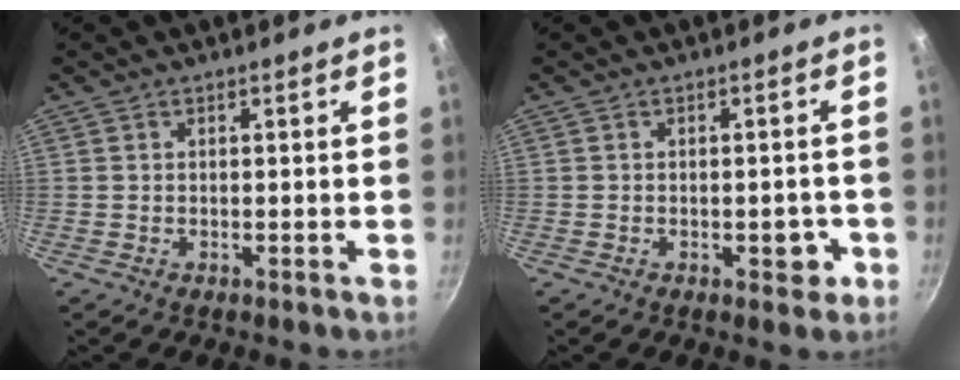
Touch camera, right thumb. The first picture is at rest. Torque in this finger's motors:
{"motor_torque": [2.59, 2.42, 0.57, -0.28, -0.01]}